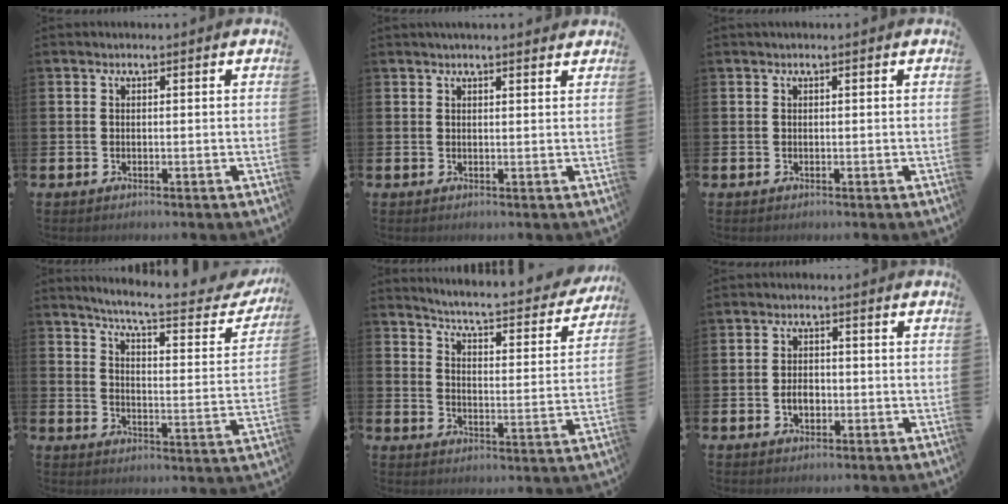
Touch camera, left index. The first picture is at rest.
{"total": 1.8, "force": [1.7, 0.0, 0.5], "torque": [0.002, -0.007, 0.028]}
{"total": 0.0}
{"total": 6.3, "force": [5.7, 0.3, 2.7], "torque": [-0.074, -0.044, 0.089]}
{"total": 4.7, "force": [4.5, 0.2, 1.4], "torque": [-0.046, -0.043, 0.066]}
{"total": 2.6, "force": [-0.6, 1.8, 1.8], "torque": [-0.020, -0.003, -0.016]}